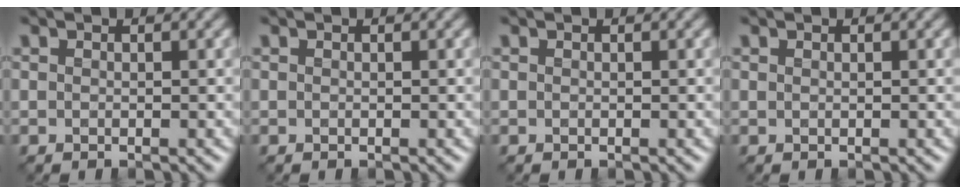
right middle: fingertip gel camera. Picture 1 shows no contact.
{"total": 0.0}
{"total": 0.0}
{"total": 0.0}